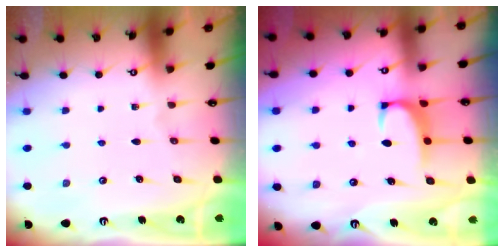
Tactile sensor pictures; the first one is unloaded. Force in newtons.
{"total": 1.5, "press": 1.2, "slide": 1.0}